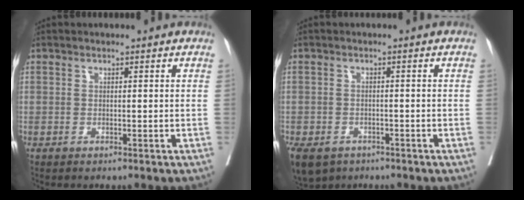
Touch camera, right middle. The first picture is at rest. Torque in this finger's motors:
{"motor_torque": [0.26, -0.23, 0.13, 0.04]}